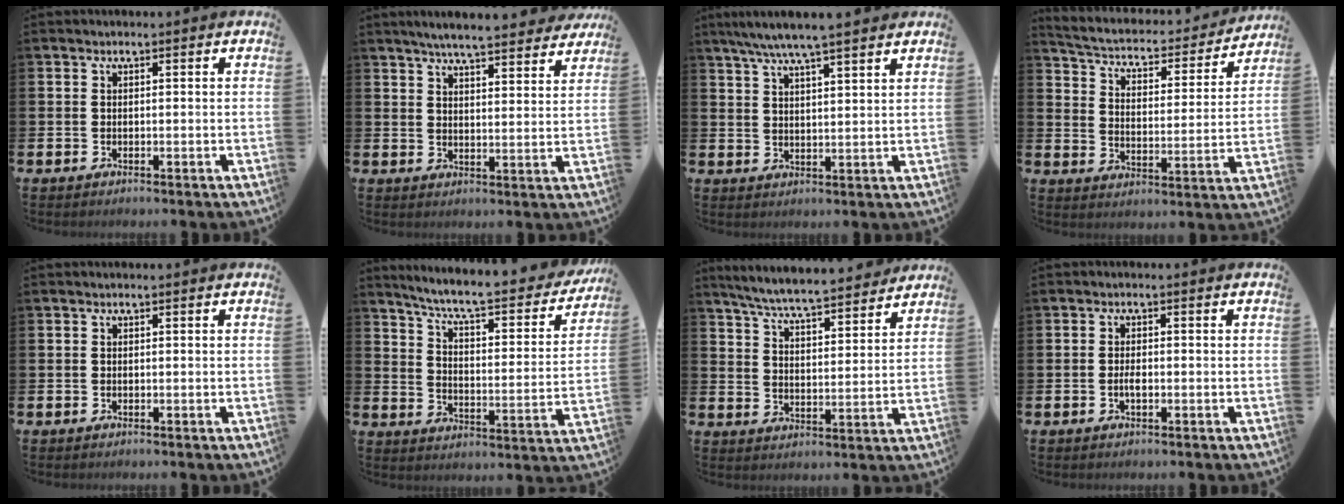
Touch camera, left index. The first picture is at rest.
{"total": 6.1, "force": [5.9, 0.4, 1.6], "torque": [-0.037, -0.032, 0.102]}
{"total": 6.3, "force": [5.8, 0.0, 2.6], "torque": [-0.069, -0.017, 0.104]}
{"total": 4.8, "force": [4.4, 1.4, 1.4], "torque": [-0.058, -0.039, 0.066]}
{"total": 0.0}
{"total": 7.4, "force": [6.6, 1.0, 3.1], "torque": [-0.083, -0.052, 0.105]}
{"total": 7.0, "force": [6.7, 0.4, 2.0], "torque": [-0.067, -0.044, 0.118]}
{"total": 1.6, "force": [-0.4, 0.6, 1.4], "torque": [-0.023, -0.001, -0.008]}